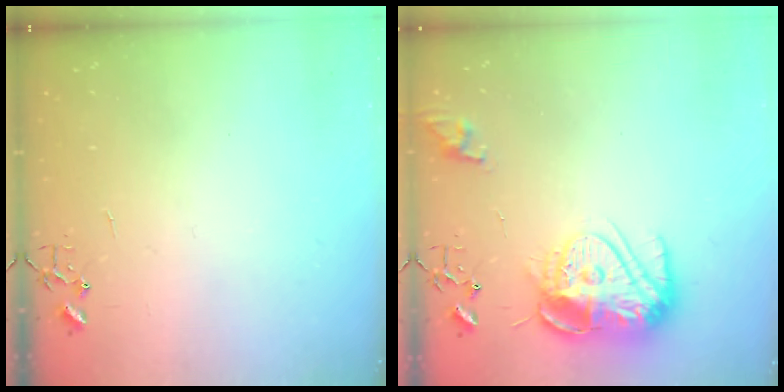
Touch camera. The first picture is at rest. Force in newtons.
{"total": 15.8, "press": 15.7, "slide": 1.4}